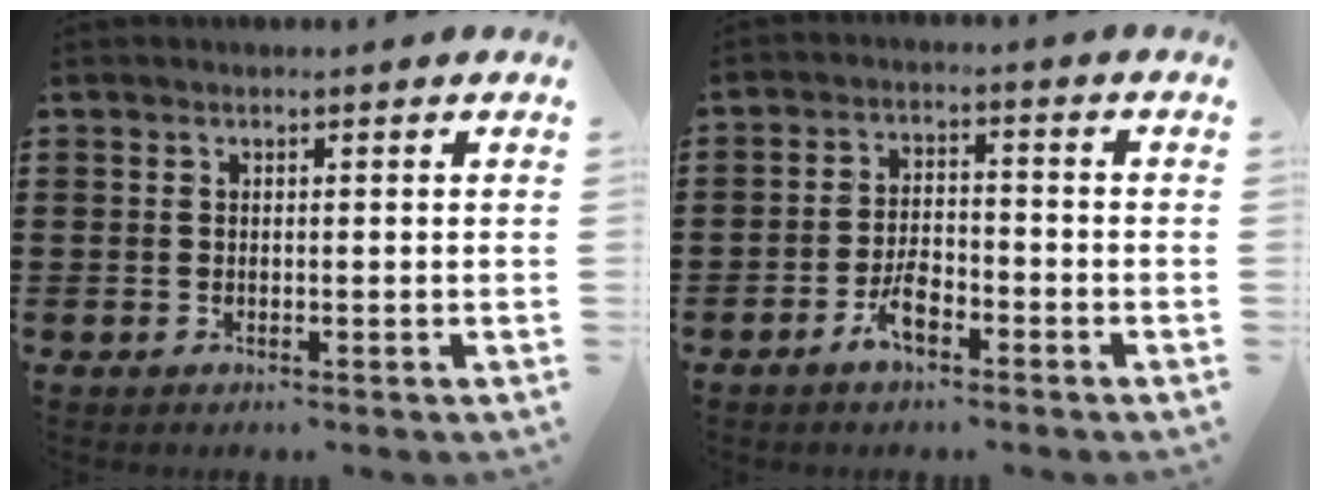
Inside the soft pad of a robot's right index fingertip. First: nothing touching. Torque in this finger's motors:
{"motor_torque": [1.21, 0.93, 0.30, 0.07]}